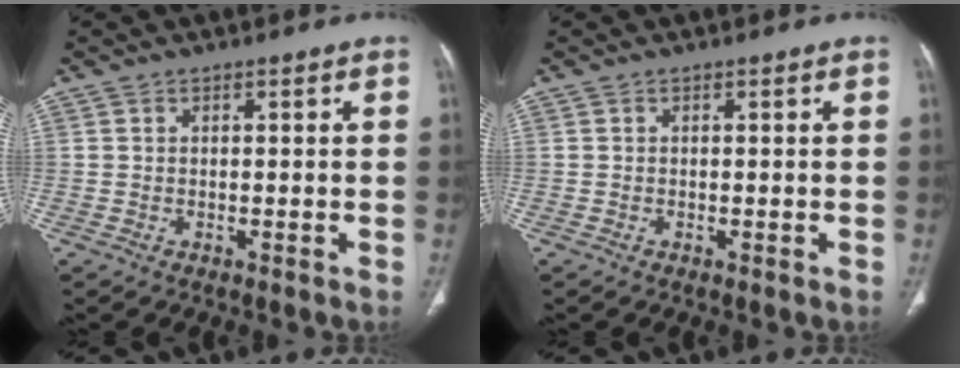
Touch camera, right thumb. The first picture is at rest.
{"total": 0.0}